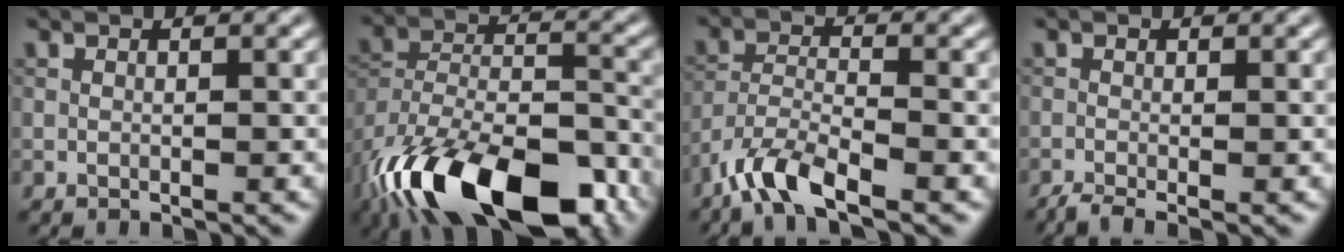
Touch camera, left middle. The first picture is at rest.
{"total": 16.9, "force": [-12.1, 6.6, 9.8], "torque": [-0.195, -0.022, -0.189]}
{"total": 5.1, "force": [-3.9, 1.1, 3.1], "torque": [-0.061, -0.005, -0.084]}
{"total": 1.8, "force": [-1.2, 0.4, 1.3], "torque": [-0.026, -0.004, -0.031]}